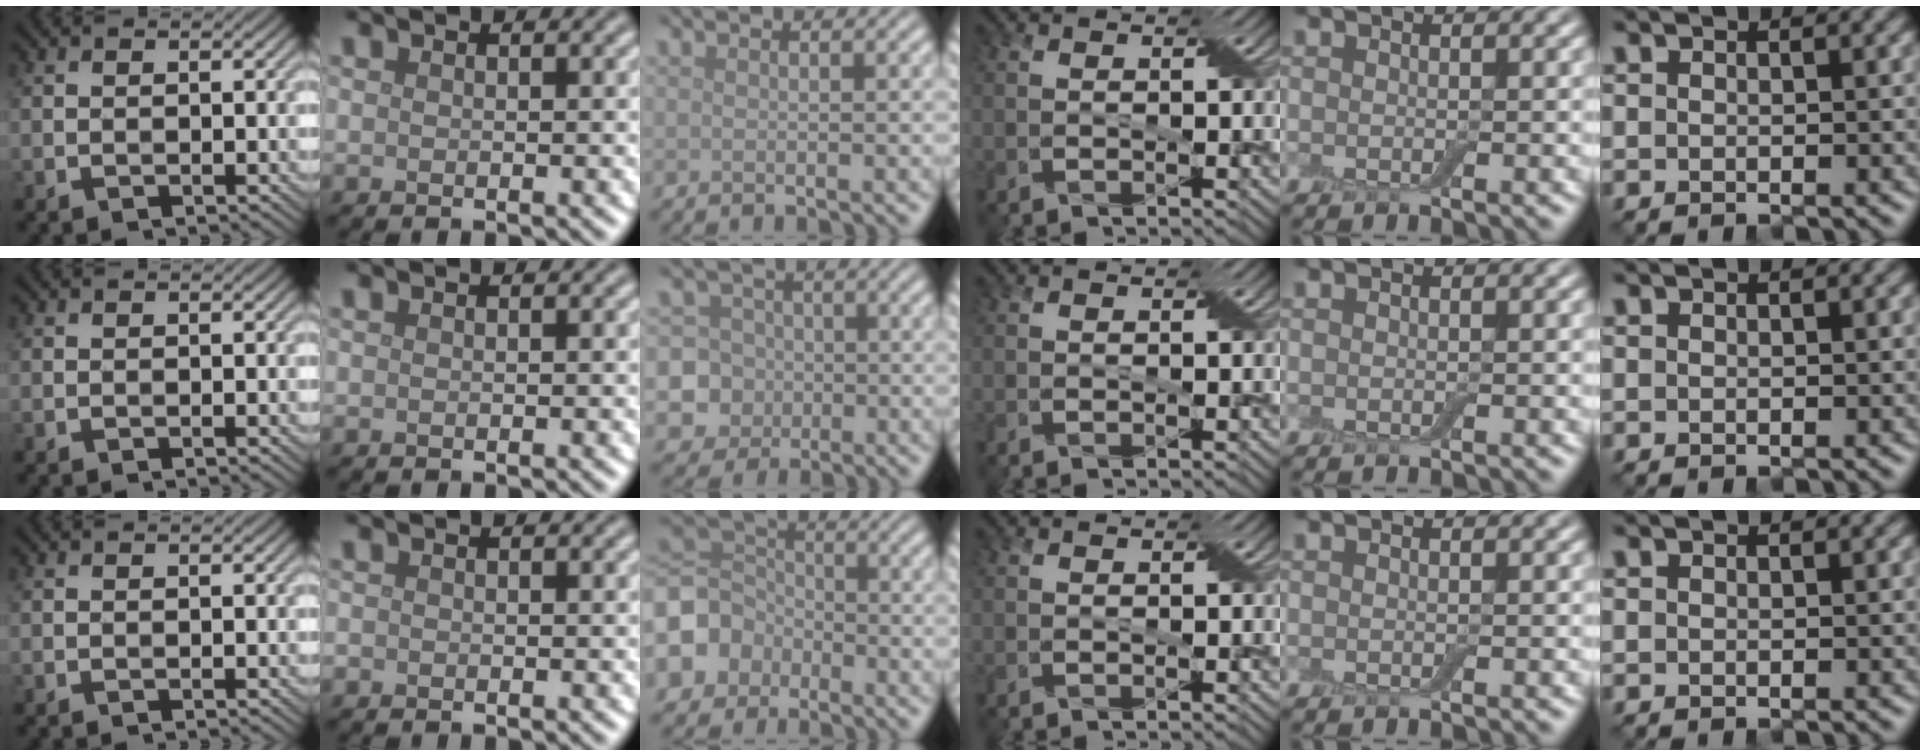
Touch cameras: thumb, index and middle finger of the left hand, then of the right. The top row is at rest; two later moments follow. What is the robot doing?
{"motion": "press", "object": "electronic device side button"}